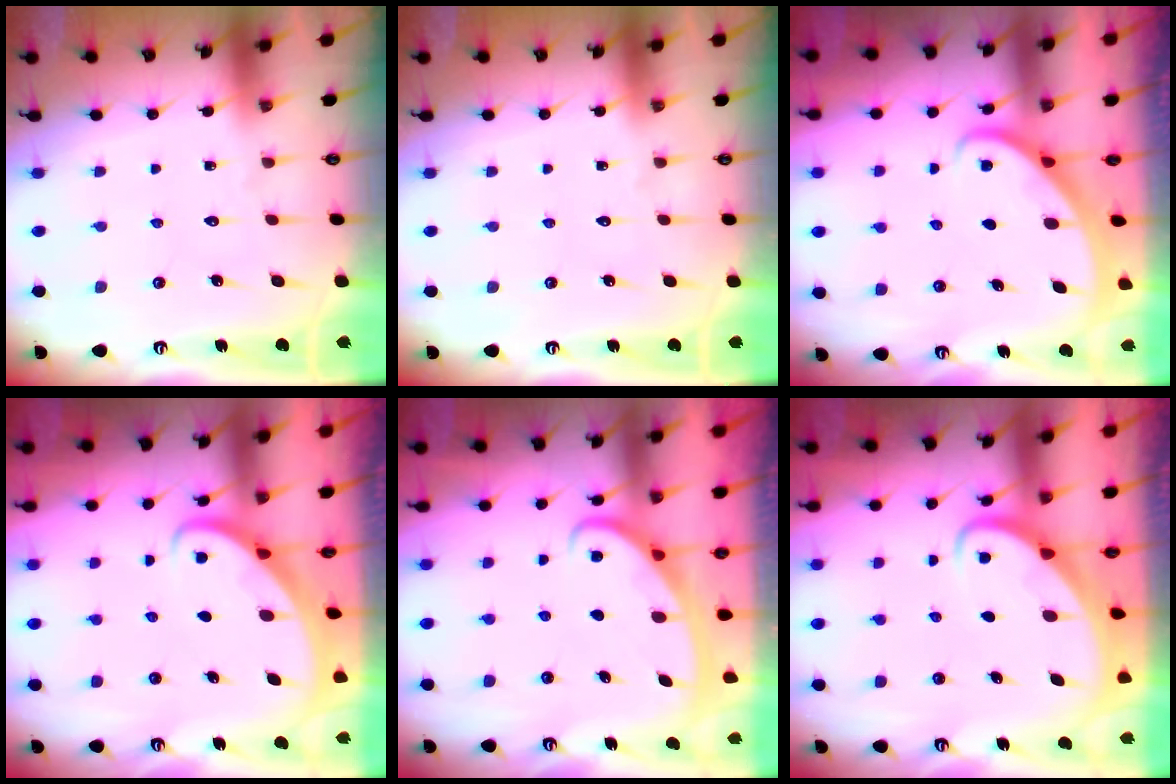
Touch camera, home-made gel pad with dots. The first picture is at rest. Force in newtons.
{"total": 0.0}
{"total": 2.1, "press": 2.1, "slide": 0.2}
{"total": 2.6, "press": 2.6, "slide": 0.2}
{"total": 2.9, "press": 2.9, "slide": 0.4}
{"total": 2.6, "press": 2.6, "slide": 0.3}